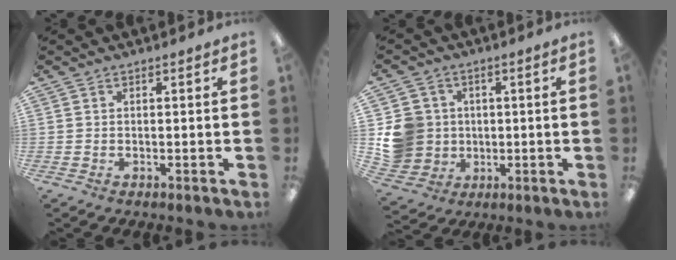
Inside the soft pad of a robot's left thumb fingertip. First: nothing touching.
{"total": 10.7, "force": [0.7, 10.3, 2.9], "torque": [-0.080, 0.014, 0.025]}